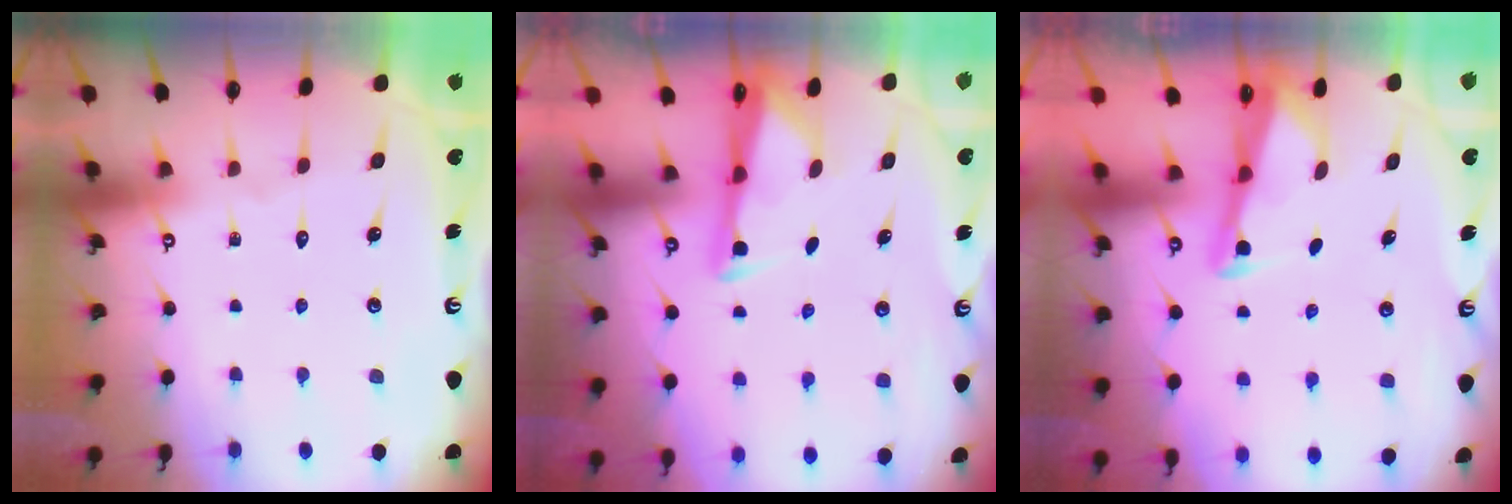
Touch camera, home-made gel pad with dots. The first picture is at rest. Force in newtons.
{"total": 2.6, "press": 2.6, "slide": 0.4}
{"total": 2.5, "press": 2.5, "slide": 0.1}